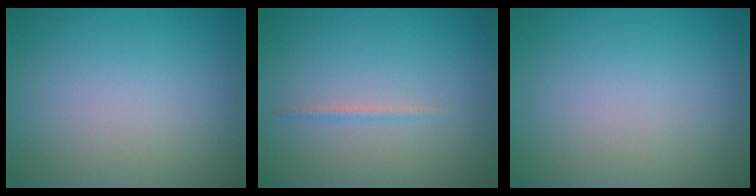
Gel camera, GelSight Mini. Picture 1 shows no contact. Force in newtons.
{"total": 0.7, "press": 0.7, "slide": 0.1}
{"total": 0.0}